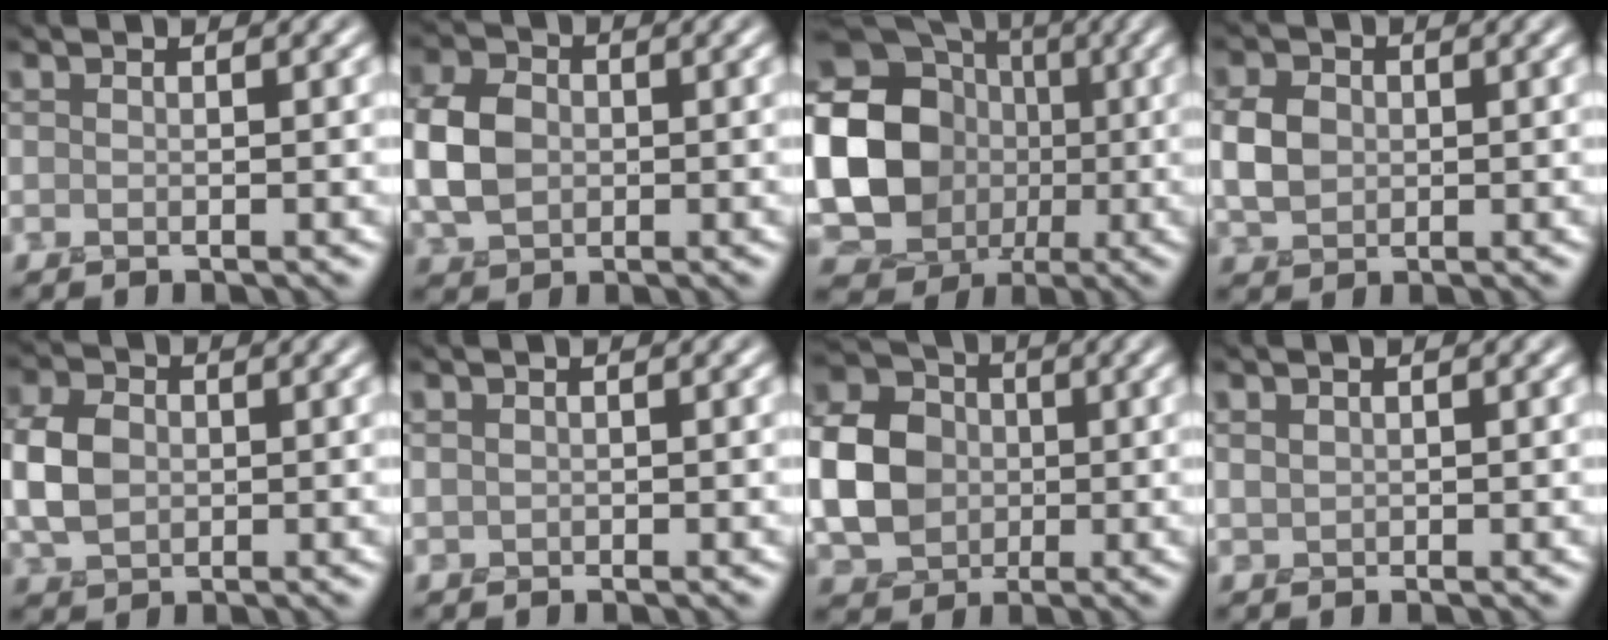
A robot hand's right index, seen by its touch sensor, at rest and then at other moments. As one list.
[{"total": 5.4, "force": [-0.1, 4.1, 3.5], "torque": [-0.087, 0.007, -0.010]}, {"total": 19.4, "force": [0.0, 17.5, 8.4], "torque": [-0.216, 0.008, -0.039]}, {"total": 3.3, "force": [0.1, 2.6, 2.0], "torque": [-0.050, 0.003, -0.002]}, {"total": 4.8, "force": [0.0, 3.6, 3.2], "torque": [-0.078, 0.006, -0.006]}, {"total": 0.5, "force": [0.1, 0.4, 0.3], "torque": [-0.006, 0.003, 0.000]}, {"total": 7.0, "force": [-0.2, 5.7, 4.0], "torque": [-0.095, 0.013, -0.012]}, {"total": 0.7, "force": [0.4, 0.5, 0.3], "torque": [-0.007, 0.003, 0.008]}]